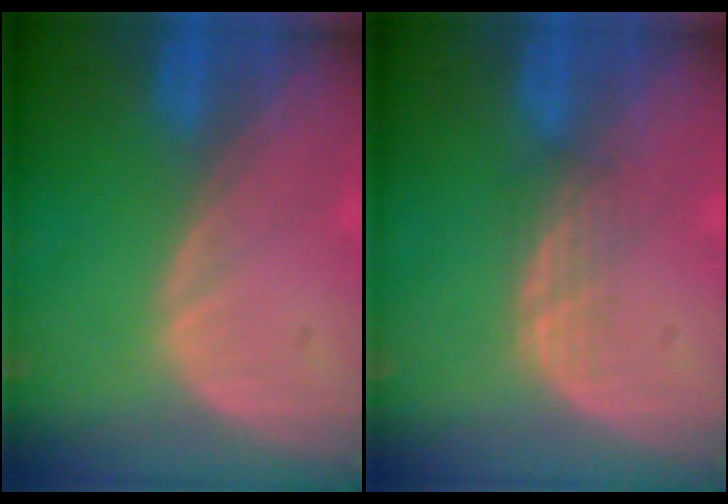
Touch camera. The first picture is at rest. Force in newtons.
{"total": 2.4, "press": 2.3, "slide": 0.5}